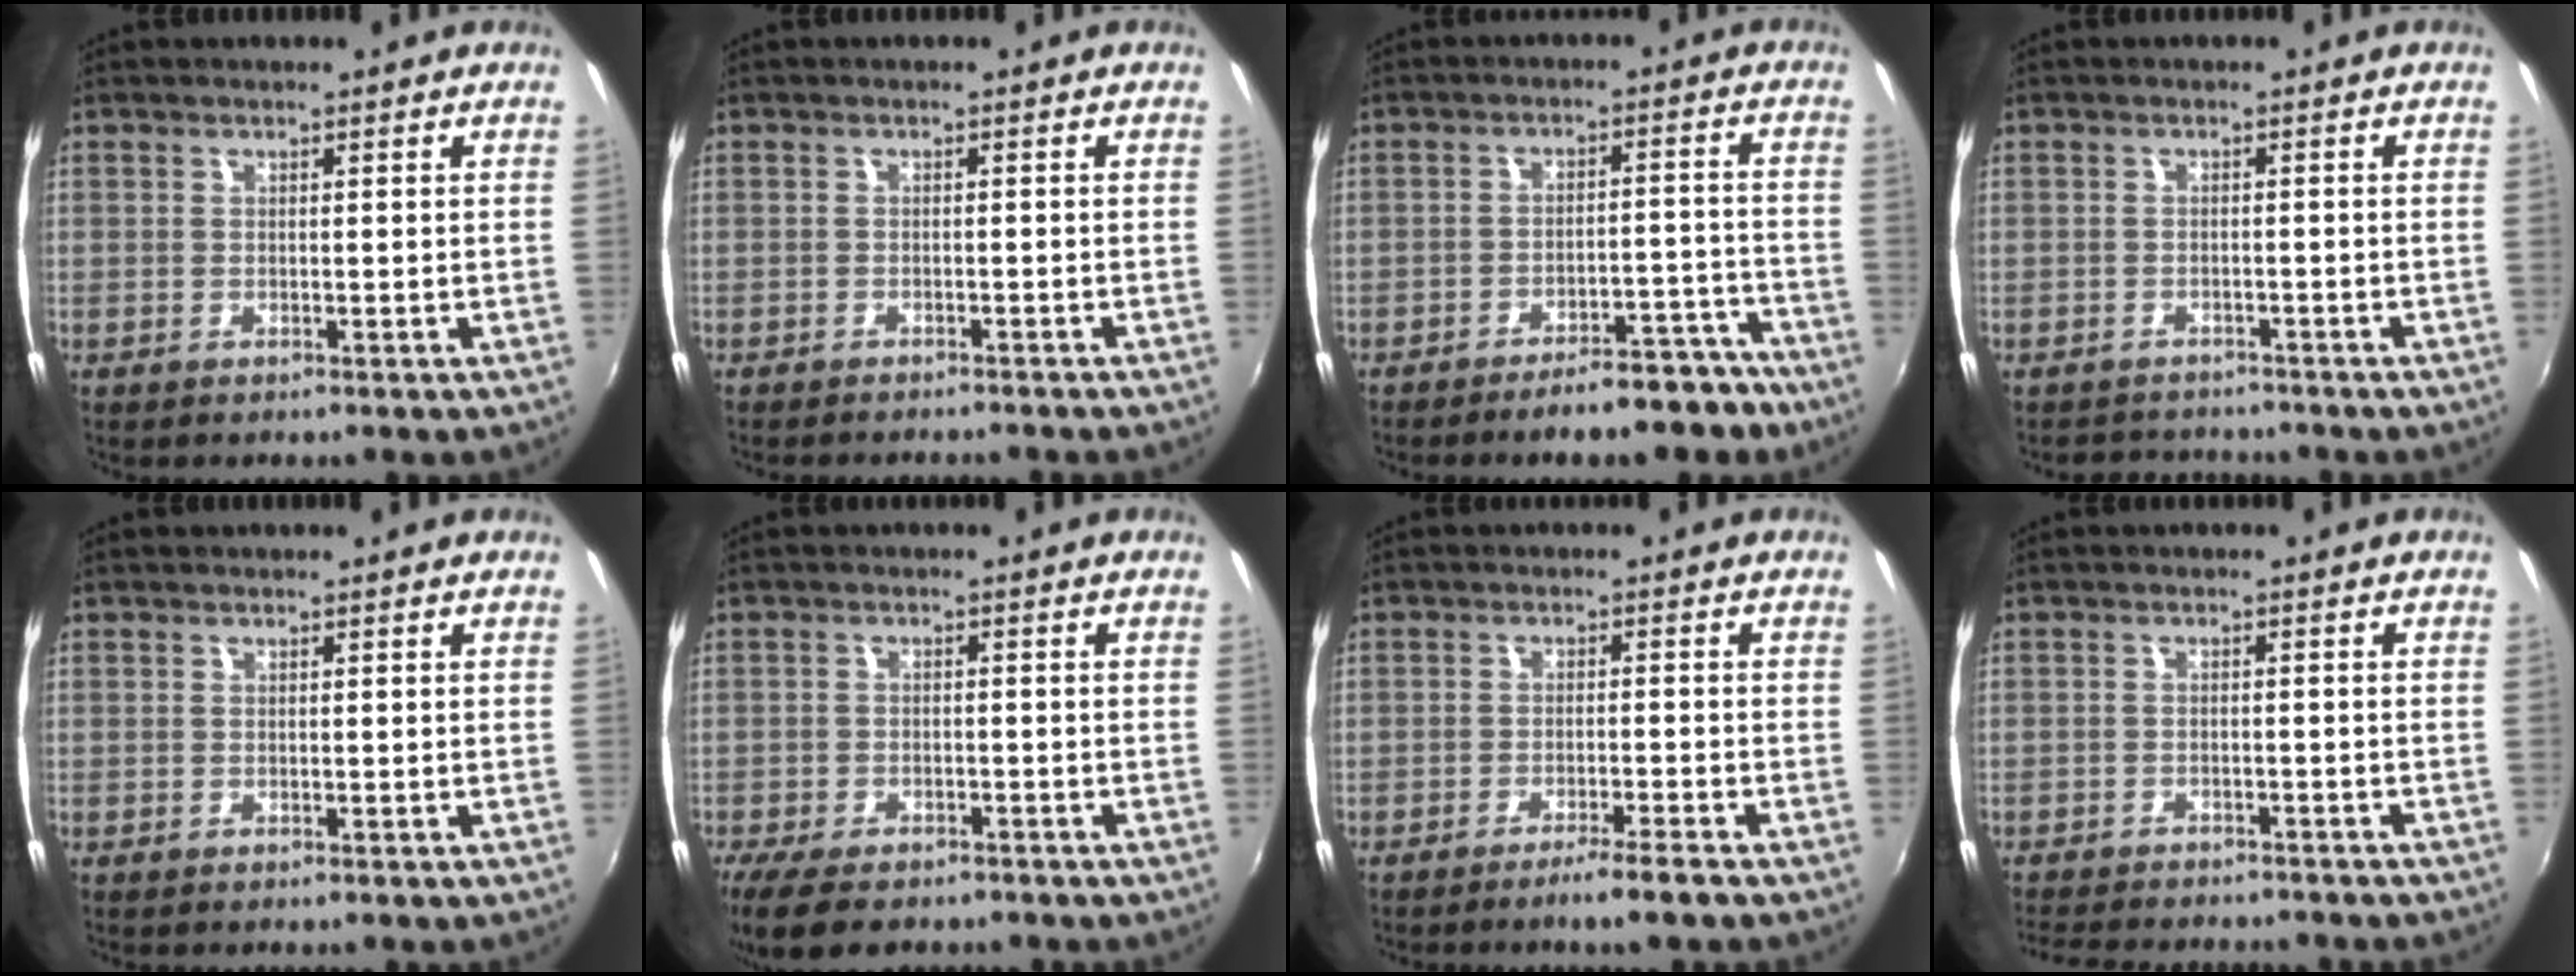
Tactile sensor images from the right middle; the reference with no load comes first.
{"total": 4.7, "force": [-4.3, 0.8, 1.7], "torque": [-0.042, -0.012, -0.062]}
{"total": 10.0, "force": [-8.3, 3.2, 4.5], "torque": [-0.066, 0.025, -0.095]}
{"total": 4.2, "force": [-3.8, 1.7, 0.2], "torque": [-0.014, 0.006, -0.061]}
{"total": 0.0}
{"total": 9.8, "force": [-7.6, 3.7, 4.9], "torque": [-0.116, -0.031, -0.129]}
{"total": 3.9, "force": [-3.2, -0.6, 2.2], "torque": [-0.051, -0.002, -0.052]}
{"total": 11.9, "force": [-10.5, 2.9, 4.6], "torque": [-0.106, -0.019, -0.151]}